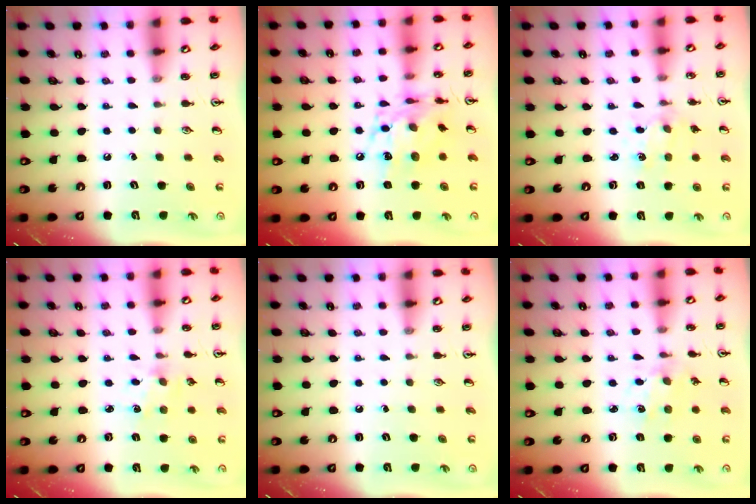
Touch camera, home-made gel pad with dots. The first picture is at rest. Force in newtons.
{"total": 12.8, "press": 12.7, "slide": 0.9}
{"total": 1.7, "press": 1.7, "slide": 0.3}
{"total": 2.6, "press": 2.6, "slide": 0.4}
{"total": 0.0}
{"total": 1.7, "press": 1.6, "slide": 0.1}